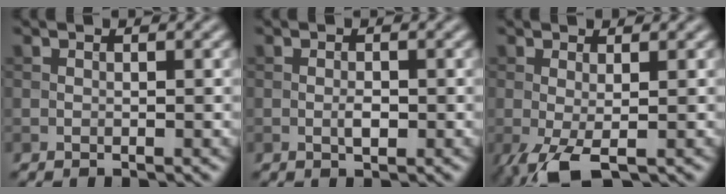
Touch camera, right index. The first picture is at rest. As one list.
[{"total": 1.2, "force": [-0.3, 0.5, 1.0], "torque": [-0.020, -0.001, -0.006]}, {"total": 3.6, "force": [-1.6, 0.9, 3.1], "torque": [-0.069, -0.005, -0.033]}]